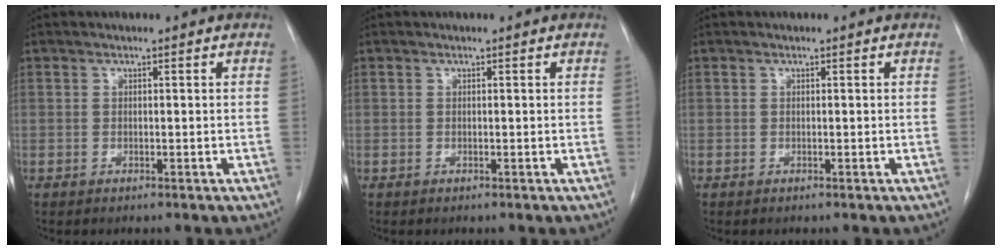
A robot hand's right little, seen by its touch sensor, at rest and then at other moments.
{"total": 0.0}
{"total": 0.0}